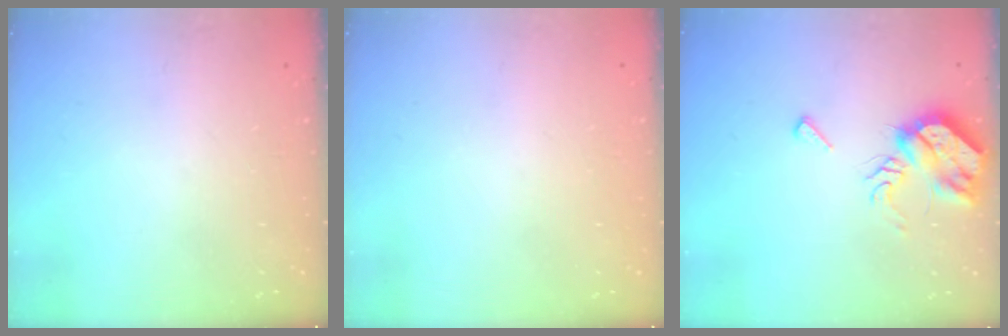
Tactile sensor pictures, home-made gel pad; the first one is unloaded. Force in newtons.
{"total": 1.9, "press": 1.9, "slide": 0.1}
{"total": 9.4, "press": 9.3, "slide": 1.0}